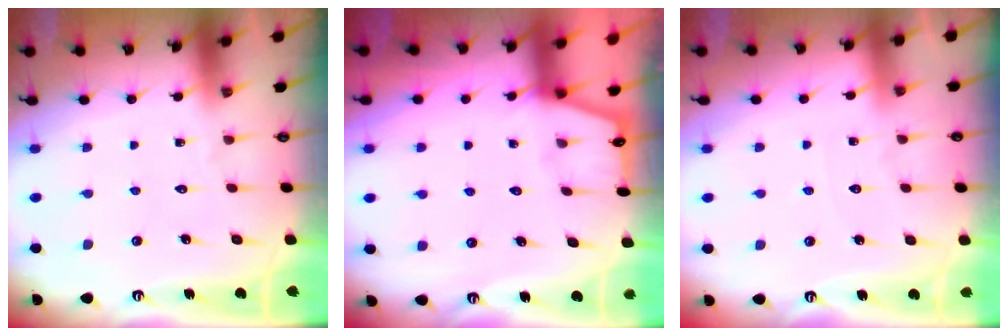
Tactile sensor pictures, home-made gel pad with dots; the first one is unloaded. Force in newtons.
{"total": 2.1, "press": 2.1, "slide": 0.3}
{"total": 2.0, "press": 2.0, "slide": 0.3}